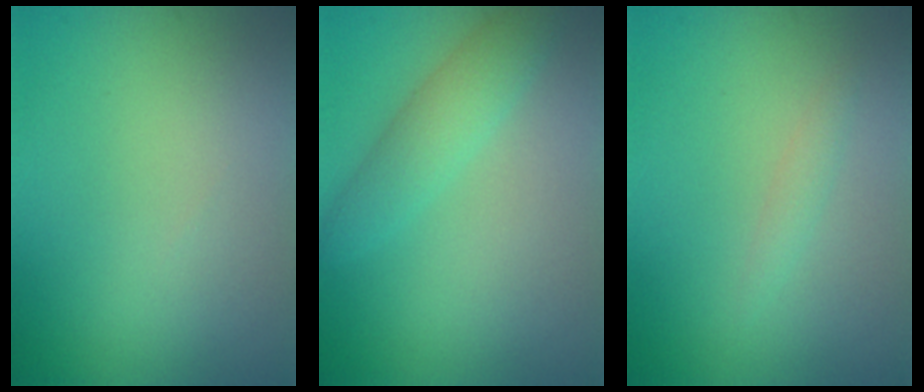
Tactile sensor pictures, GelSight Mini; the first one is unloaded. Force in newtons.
{"total": 2.8, "press": 2.8, "slide": 0.2}
{"total": 1.0, "press": 1.0, "slide": 0.1}